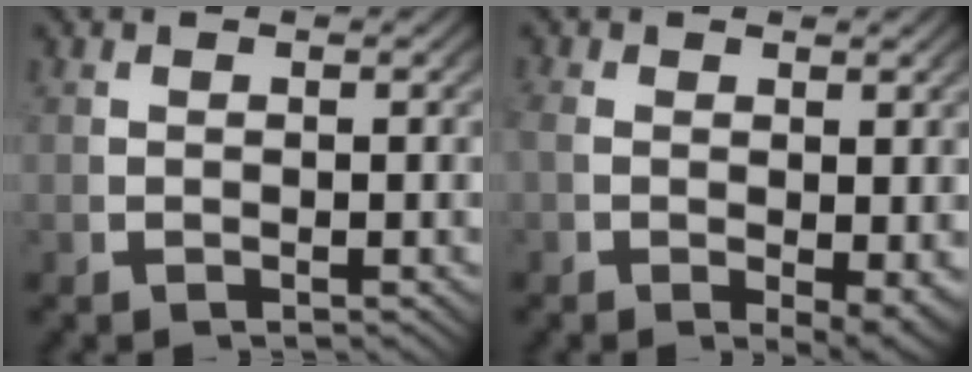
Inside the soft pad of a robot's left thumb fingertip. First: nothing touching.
{"total": 3.0, "force": [-0.4, 1.5, 2.5], "torque": [-0.041, -0.022, 0.006]}